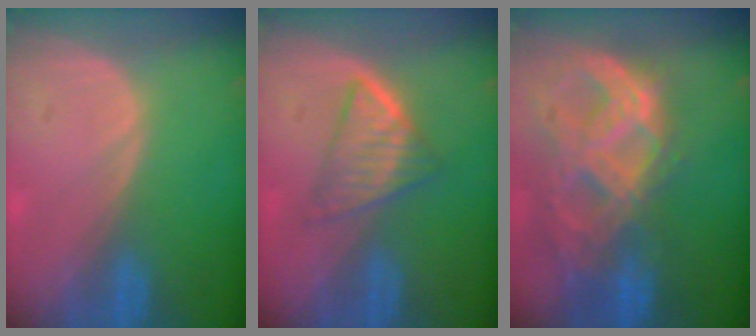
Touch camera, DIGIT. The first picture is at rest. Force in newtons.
{"total": 5.3, "press": 5.0, "slide": 1.8}
{"total": 11.3, "press": 9.6, "slide": 6.0}